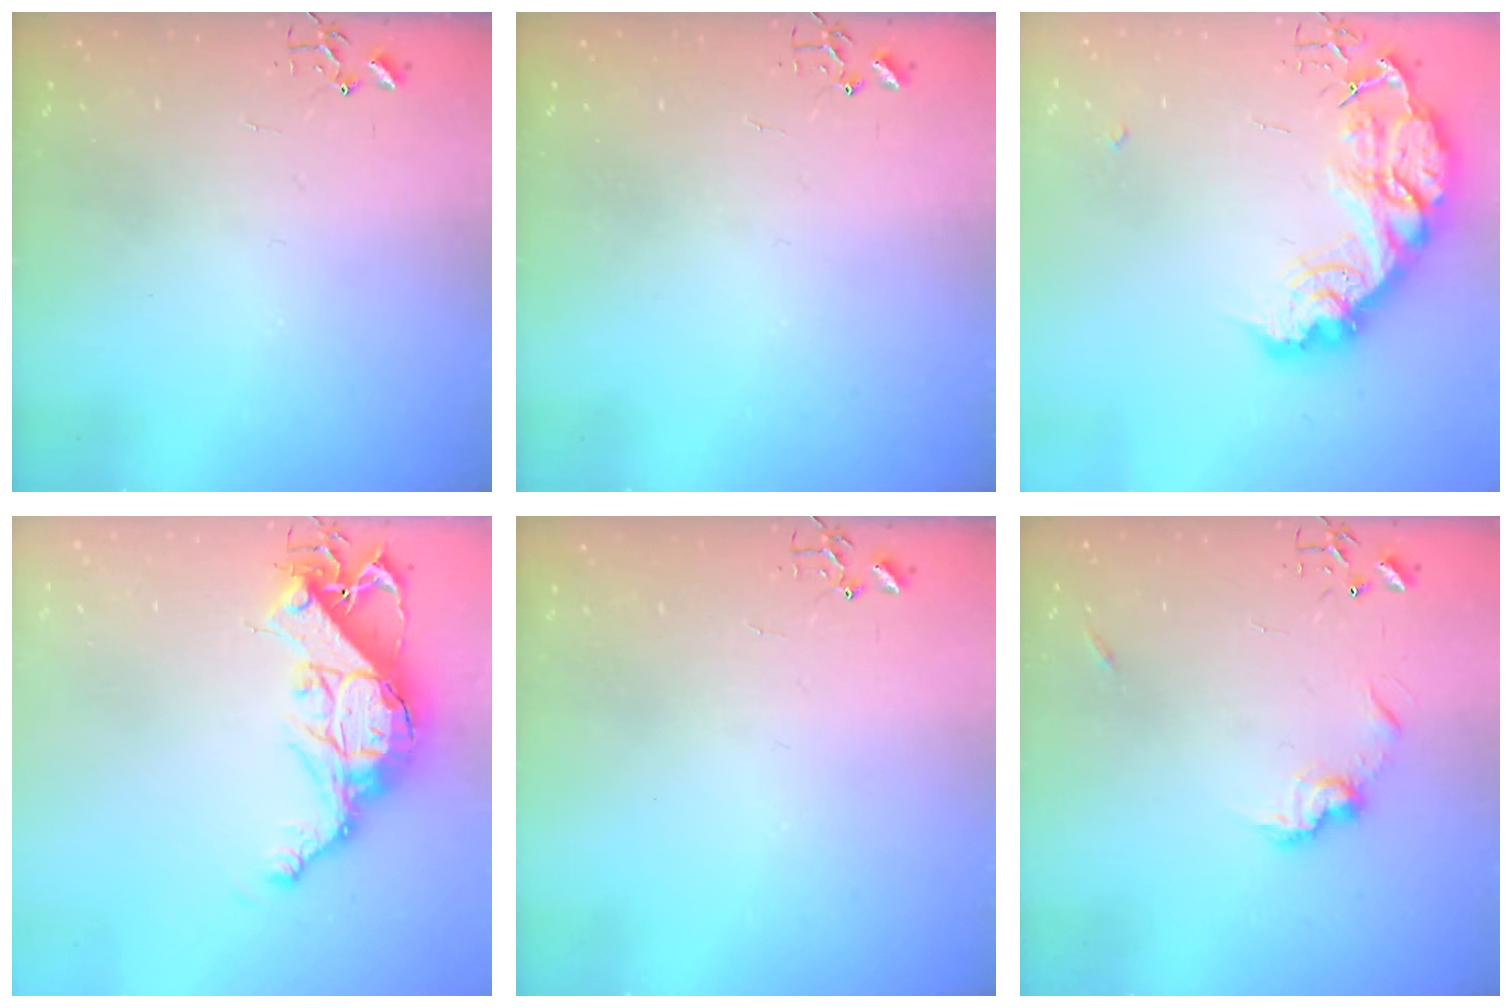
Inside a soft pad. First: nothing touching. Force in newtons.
{"total": 0.0}
{"total": 25.5, "press": 25.4, "slide": 2.1}
{"total": 15.3, "press": 15.3, "slide": 1.0}
{"total": 0.0}
{"total": 8.8, "press": 8.8, "slide": 0.4}